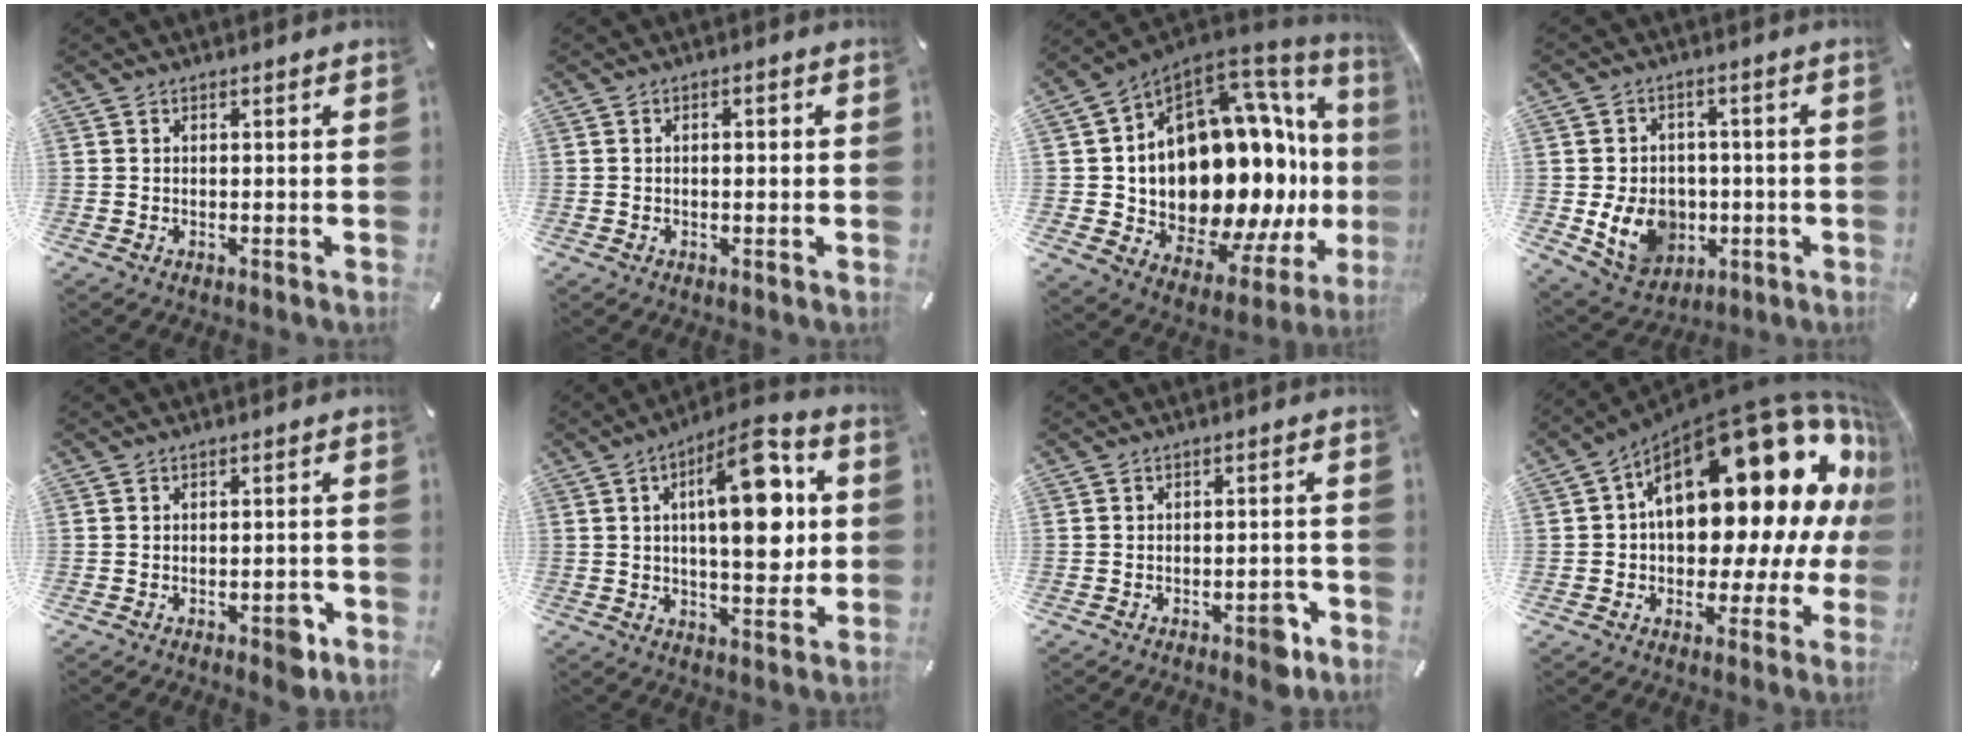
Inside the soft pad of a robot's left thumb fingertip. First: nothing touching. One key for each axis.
{"total": 1.9, "fx": -0.2, "fy": 0.9, "fz": 1.6, "tx": -0.030, "ty": 0.006, "tz": -0.005}
{"total": 23.8, "fx": 2.0, "fy": 15.9, "fz": 17.5, "tx": -0.293, "ty": -0.085, "tz": 0.072}
{"total": 11.8, "fx": -2.5, "fy": 9.9, "fz": 5.9, "tx": -0.135, "ty": 0.011, "tz": -0.038}
{"total": 4.0, "fx": -2.0, "fy": 1.8, "fz": 3.0, "tx": -0.043, "ty": 0.014, "tz": -0.032}
{"total": 18.8, "fx": 4.5, "fy": 7.8, "fz": 16.5, "tx": -0.246, "ty": -0.021, "tz": 0.065}
{"total": 4.6, "fx": -2.7, "fy": 2.0, "fz": 3.2, "tx": -0.046, "ty": 0.020, "tz": -0.046}
{"total": 29.2, "fx": 9.6, "fy": 14.3, "fz": 23.6, "tx": -0.329, "ty": -0.098, "tz": 0.174}